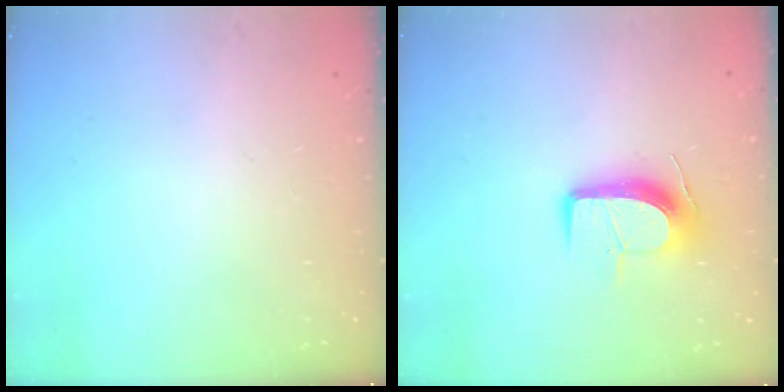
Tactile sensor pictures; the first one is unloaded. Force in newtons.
{"total": 11.1, "press": 11.1, "slide": 0.5}